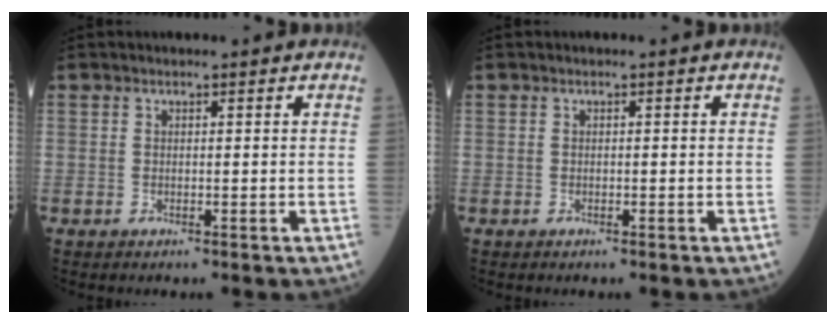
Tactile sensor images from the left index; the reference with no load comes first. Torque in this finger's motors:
{"motor_torque": [-0.03, 0.05, 0.00, -0.01]}